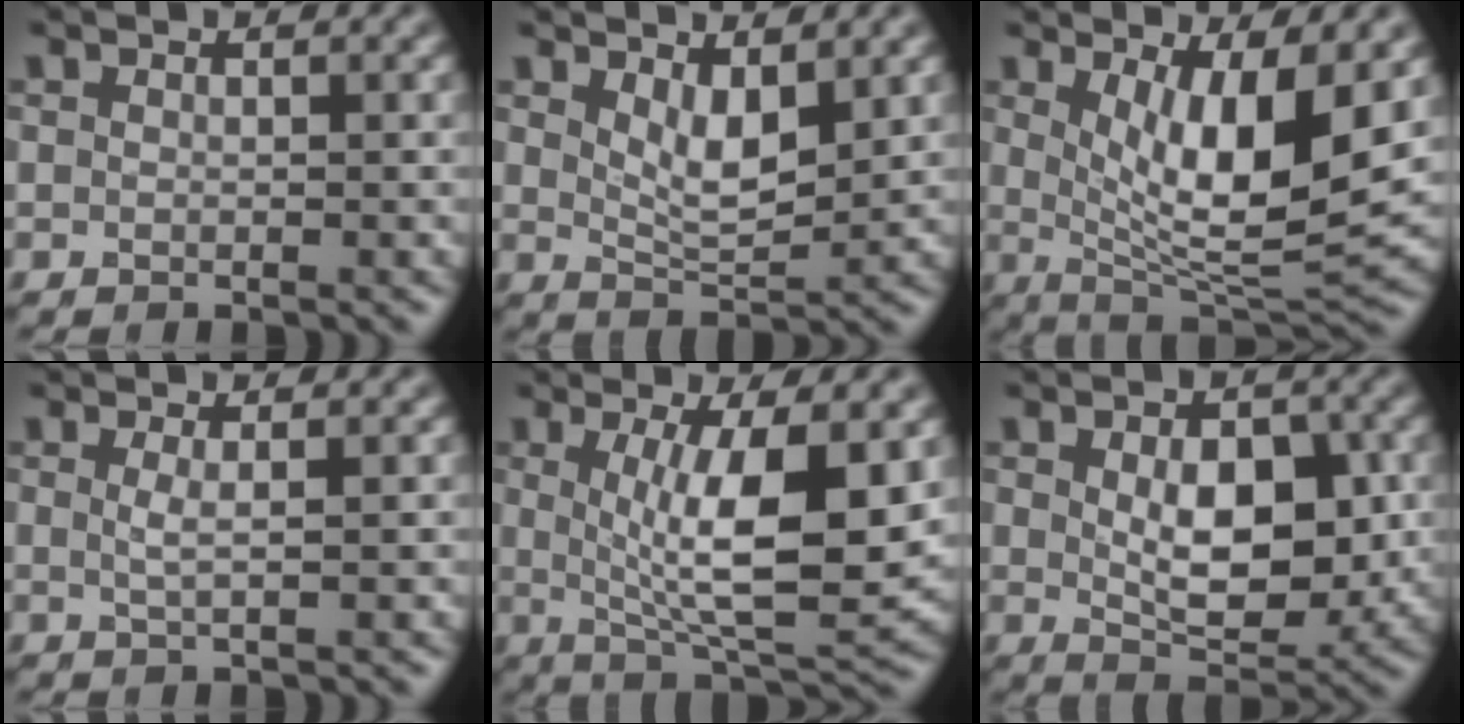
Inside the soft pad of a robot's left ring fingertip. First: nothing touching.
{"total": 3.4, "force": [1.6, 1.3, 2.7], "torque": [-0.053, -0.009, 0.033]}
{"total": 8.8, "force": [1.7, 2.7, 8.2], "torque": [-0.135, -0.025, 0.039]}
{"total": 1.3, "force": [0.2, 0.3, 1.2], "torque": [-0.022, -0.002, 0.001]}
{"total": 8.9, "force": [1.1, 2.5, 8.5], "torque": [-0.138, -0.018, 0.028]}
{"total": 6.5, "force": [0.3, 3.7, 5.4], "torque": [-0.085, -0.010, 0.010]}